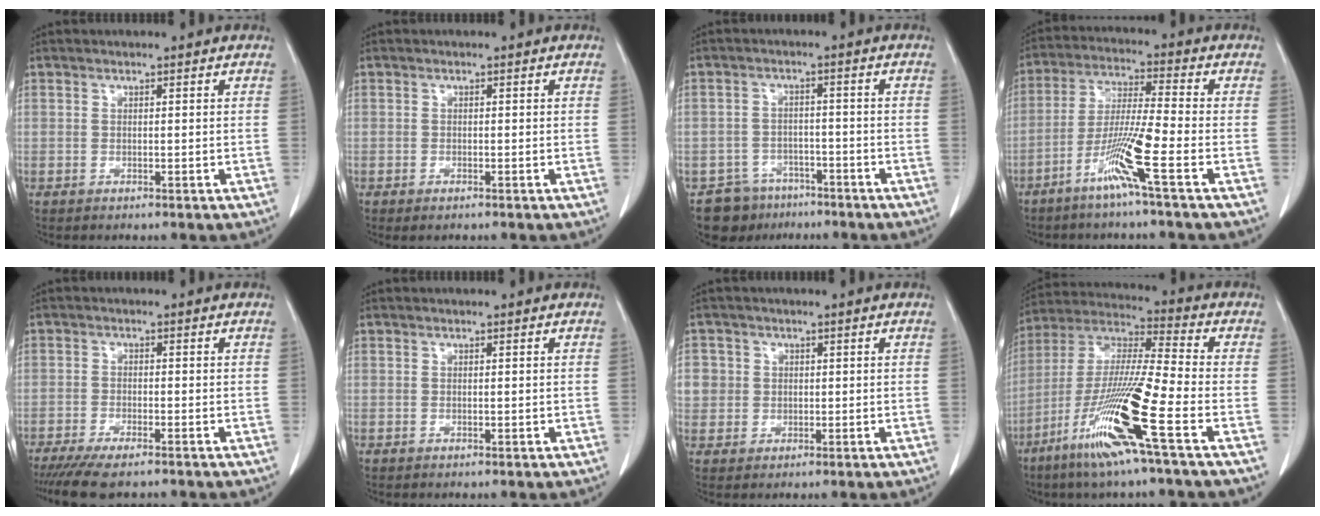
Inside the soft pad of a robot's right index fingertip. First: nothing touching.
{"total": 0.9, "force": [-0.7, 0.2, 0.6], "torque": [-0.012, -0.002, -0.008]}
{"total": 6.4, "force": [-4.8, 4.2, -0.1], "torque": [0.011, 0.016, -0.074]}
{"total": 9.5, "force": [-4.8, -1.4, 8.1], "torque": [-0.153, -0.013, -0.099]}
{"total": 7.5, "force": [-6.2, 1.1, 4.1], "torque": [-0.063, -0.015, -0.101]}
{"total": 0.0}
{"total": 3.9, "force": [0.6, 3.9, 0.3], "torque": [0.008, 0.010, 0.014]}
{"total": 16.8, "force": [-7.7, -0.8, 14.9], "torque": [-0.309, -0.033, -0.154]}